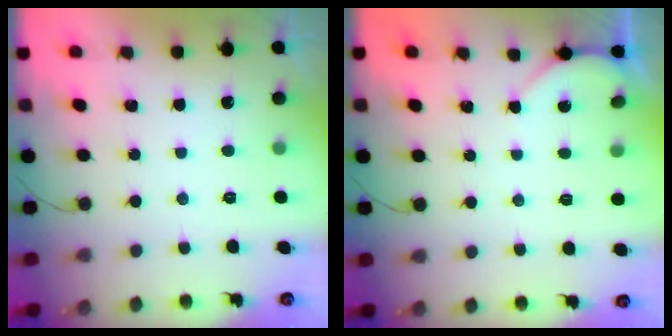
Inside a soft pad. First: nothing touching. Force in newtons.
{"total": 1.8, "press": 1.8, "slide": 0.2}